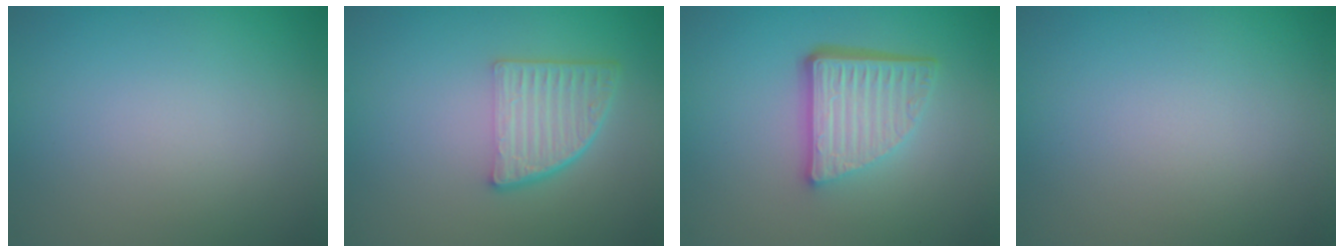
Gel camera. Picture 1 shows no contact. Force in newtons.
{"total": 4.5, "press": 3.2, "slide": 3.2}
{"total": 5.6, "press": 3.7, "slide": 4.1}
{"total": 0.0}